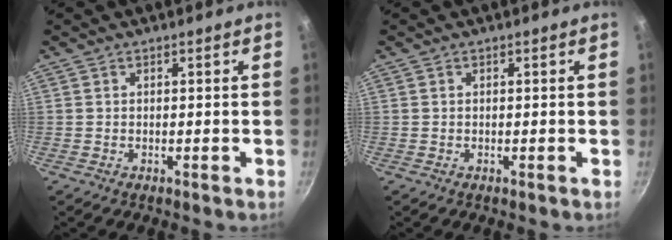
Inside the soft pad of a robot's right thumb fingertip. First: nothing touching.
{"total": 0.0}